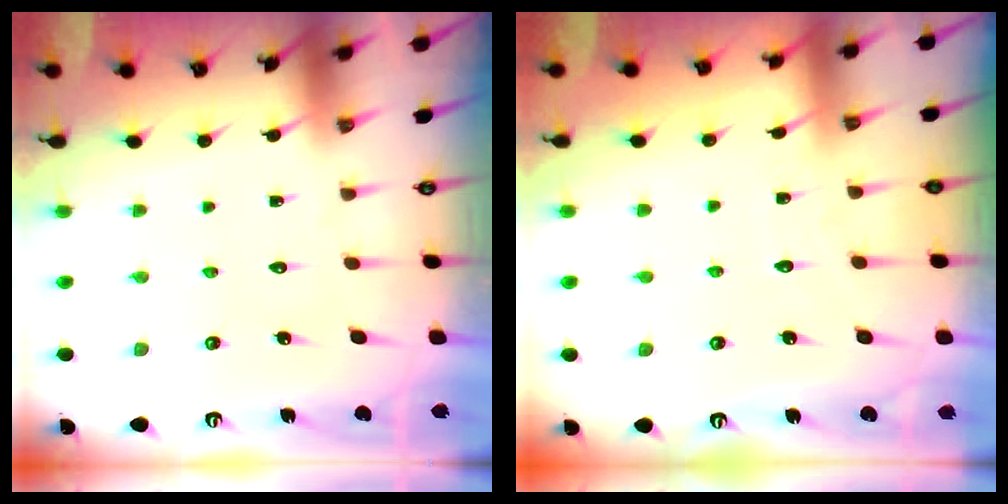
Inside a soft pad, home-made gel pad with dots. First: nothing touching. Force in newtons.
{"total": 4.0, "press": 4.0, "slide": 0.5}